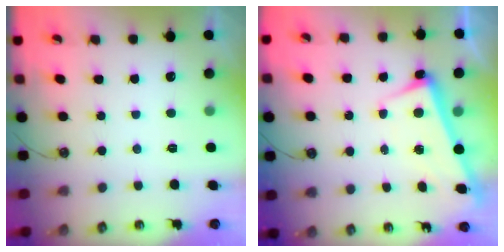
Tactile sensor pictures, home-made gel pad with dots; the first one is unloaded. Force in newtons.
{"total": 2.4, "press": 2.3, "slide": 0.7}